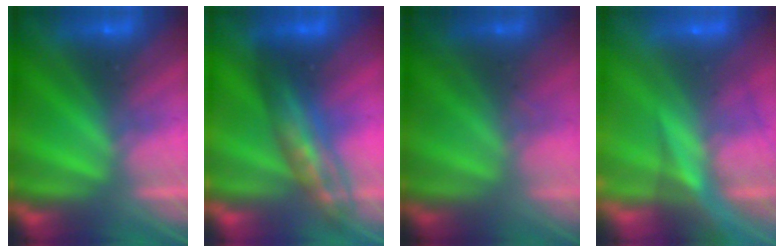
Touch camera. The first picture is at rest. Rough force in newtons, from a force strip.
{"total": 2.8}
{"total": 1.8}
{"total": 7.5}